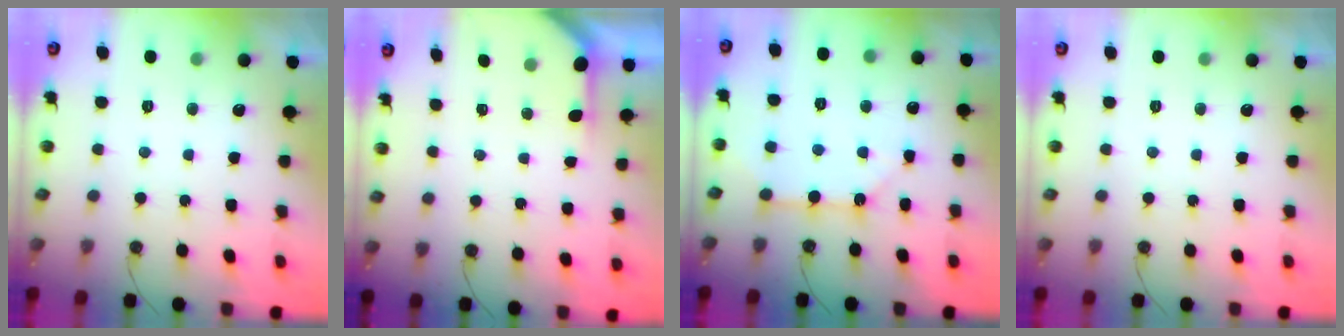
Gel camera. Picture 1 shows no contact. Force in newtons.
{"total": 2.1, "press": 2.1, "slide": 0.3}
{"total": 8.1, "press": 8.1, "slide": 1.0}
{"total": 0.0}